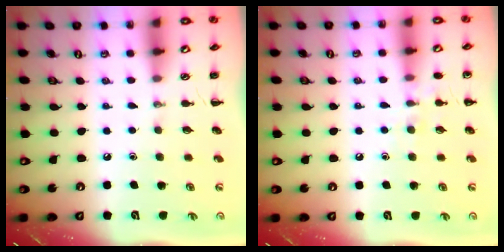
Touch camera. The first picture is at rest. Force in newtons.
{"total": 6.5, "press": 6.4, "slide": 1.3}